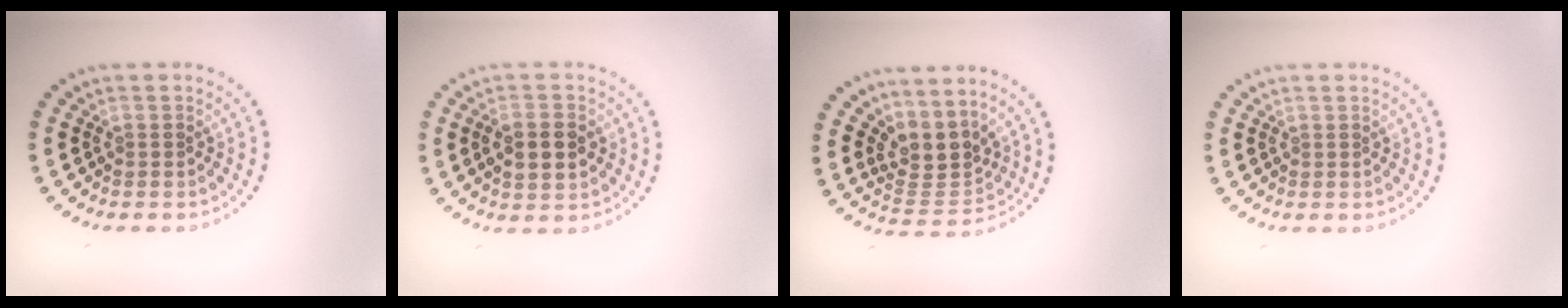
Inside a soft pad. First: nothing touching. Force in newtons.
{"total": 3.0, "press": 3.0, "slide": 0.2}
{"total": 3.4, "press": 2.5, "slide": 2.3}
{"total": 0.0}